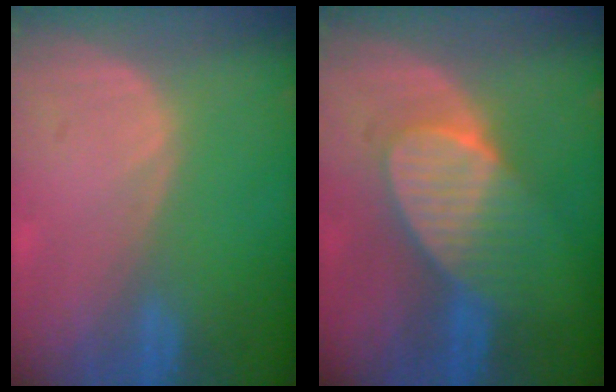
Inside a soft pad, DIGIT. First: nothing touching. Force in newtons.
{"total": 7.0, "press": 7.0, "slide": 0.4}